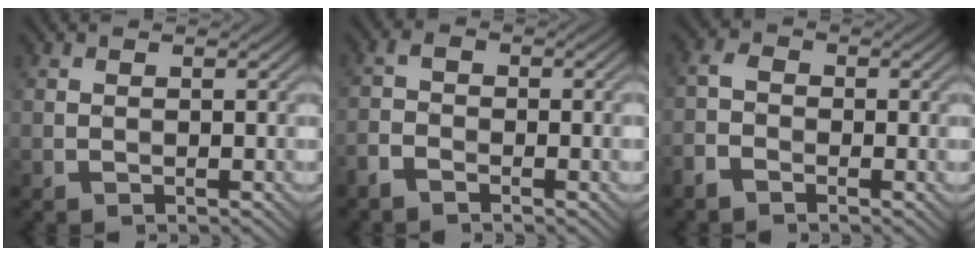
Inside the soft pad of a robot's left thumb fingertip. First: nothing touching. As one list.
[{"total": 3.1, "force": [-2.1, 1.2, 2.0], "torque": [-0.042, -0.001, -0.052]}, {"total": 2.9, "force": [-1.9, 1.5, 1.6], "torque": [-0.034, 0.002, -0.052]}]